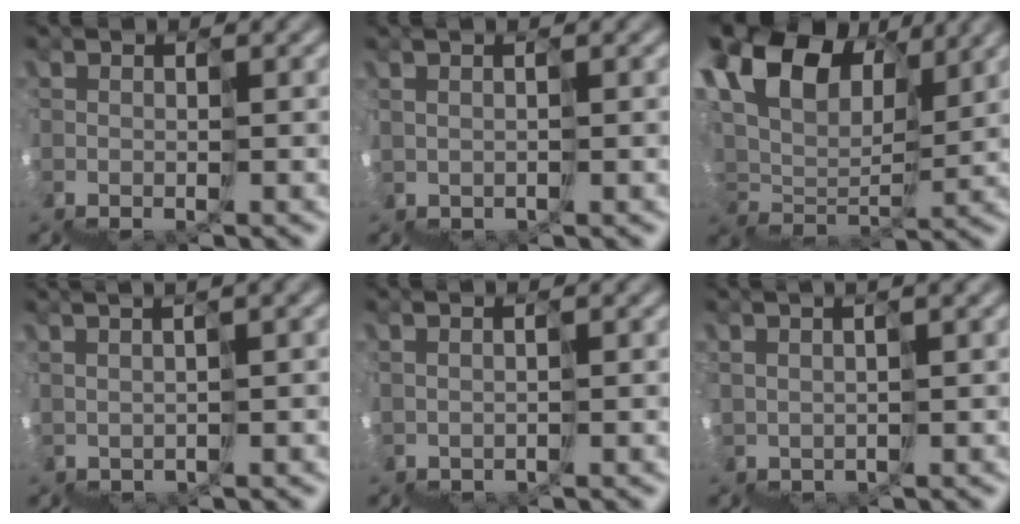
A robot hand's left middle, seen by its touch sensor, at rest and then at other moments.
{"total": 2.6, "force": [1.6, -1.3, -1.5], "torque": [0.035, 0.024, 0.021]}
{"total": 7.0, "force": [6.2, 2.8, 1.4], "torque": [-0.043, 0.053, 0.098]}
{"total": 4.7, "force": [3.7, -0.2, 2.9], "torque": [-0.023, 0.061, 0.071]}
{"total": 2.7, "force": [1.4, -1.7, -1.6], "torque": [0.032, 0.021, 0.018]}
{"total": 3.5, "force": [3.1, -1.6, -0.8], "torque": [0.037, 0.040, 0.050]}